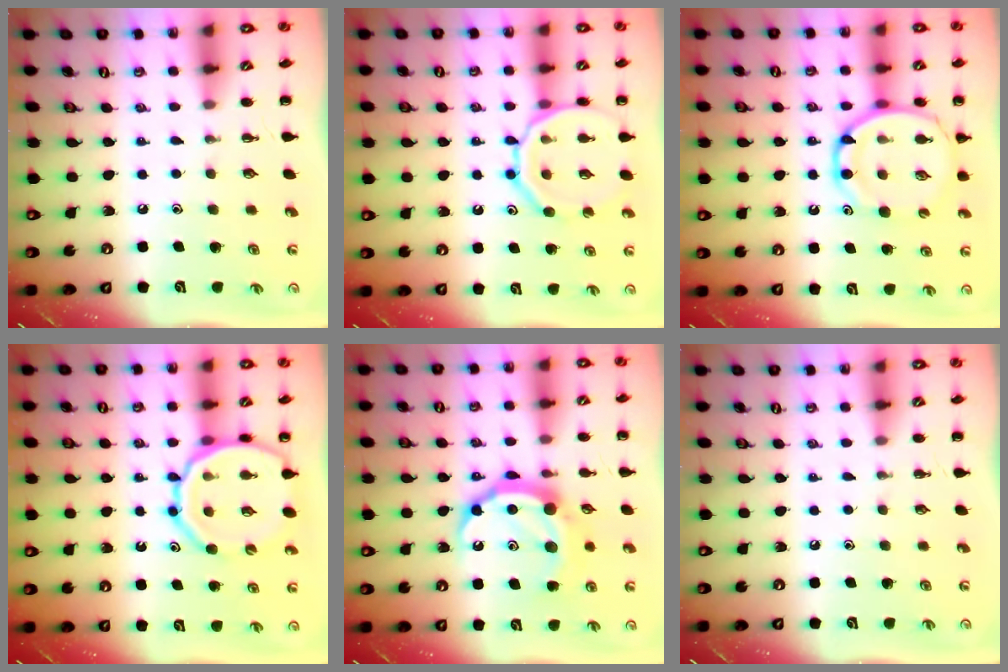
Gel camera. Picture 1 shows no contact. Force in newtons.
{"total": 14.7, "press": 14.6, "slide": 1.4}
{"total": 13.7, "press": 13.3, "slide": 3.2}
{"total": 15.4, "press": 15.1, "slide": 3.0}
{"total": 14.0, "press": 14.0, "slide": 0.9}
{"total": 0.0}